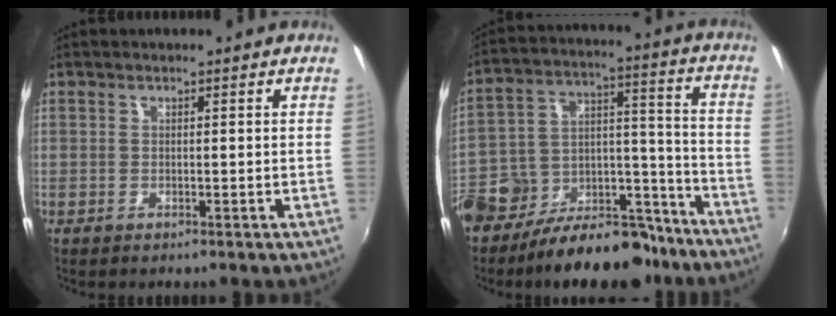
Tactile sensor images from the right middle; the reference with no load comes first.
{"total": 20.6, "force": [-13.6, 11.6, 10.4], "torque": [-0.212, 0.041, -0.191]}